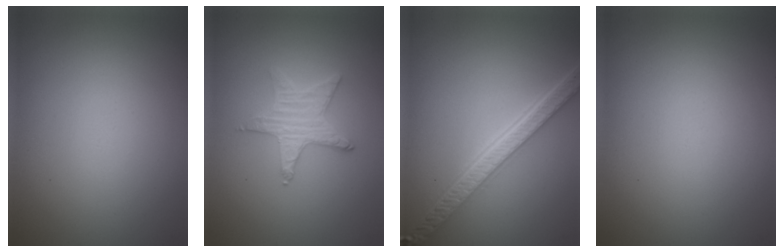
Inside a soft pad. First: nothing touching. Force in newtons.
{"total": 2.8, "press": 2.8, "slide": 0.4}
{"total": 5.7, "press": 4.2, "slide": 3.9}
{"total": 0.0}